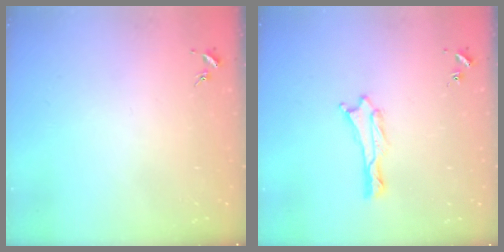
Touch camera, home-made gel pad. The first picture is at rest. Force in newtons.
{"total": 0.8, "press": 0.8, "slide": 0.2}